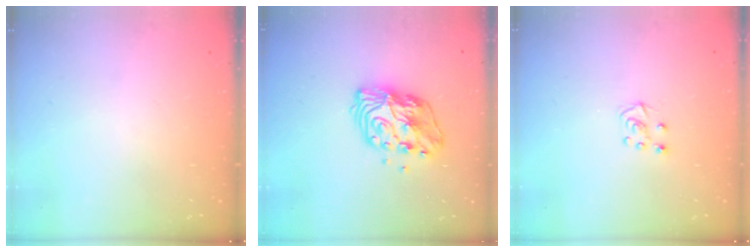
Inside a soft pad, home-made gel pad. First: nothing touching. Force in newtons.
{"total": 11.7, "press": 11.6, "slide": 0.9}
{"total": 5.3, "press": 5.3, "slide": 0.6}